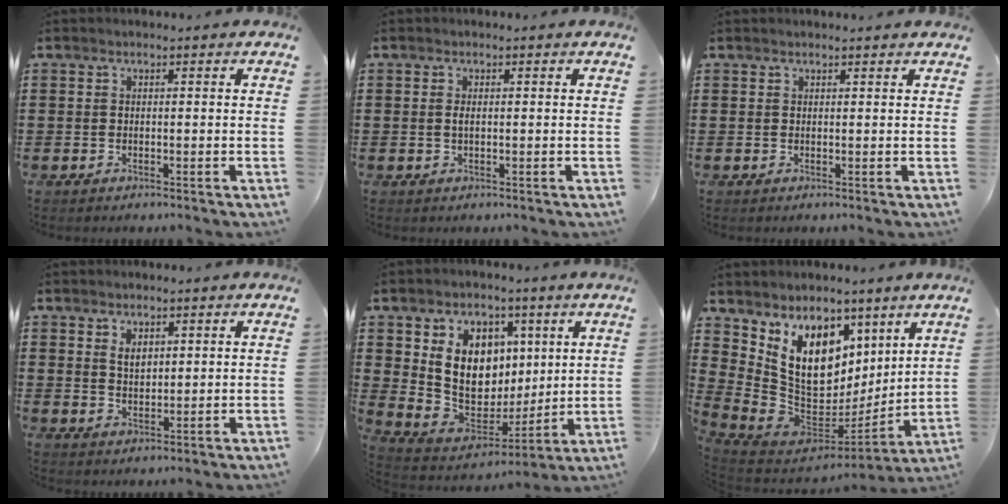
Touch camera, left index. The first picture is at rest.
{"total": 0.9, "force": [0.0, 0.3, 0.9], "torque": [-0.026, -0.003, -0.001]}
{"total": 0.6, "force": [0.6, 0.0, 0.1], "torque": [-0.004, 0.000, 0.012]}
{"total": 2.5, "force": [1.5, 1.5, 1.3], "torque": [-0.022, 0.001, 0.025]}
{"total": 11.2, "force": [3.5, 9.1, 5.6], "torque": [-0.139, -0.015, 0.070]}
{"total": 13.3, "force": [5.3, 9.6, 7.5], "torque": [-0.178, -0.043, 0.109]}